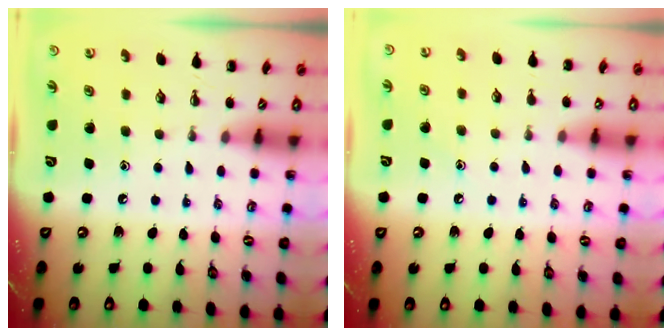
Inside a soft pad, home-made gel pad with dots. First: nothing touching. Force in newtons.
{"total": 6.9, "press": 6.6, "slide": 2.2}